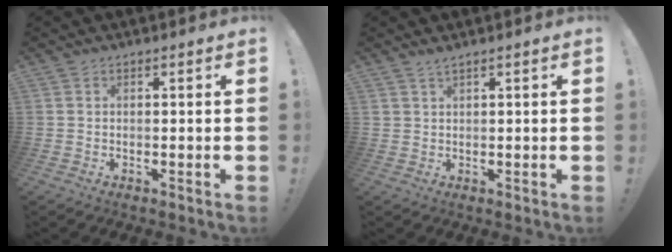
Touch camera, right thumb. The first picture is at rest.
{"total": 1.6, "force": [1.3, 0.2, 0.8], "torque": [-0.018, -0.005, 0.025]}